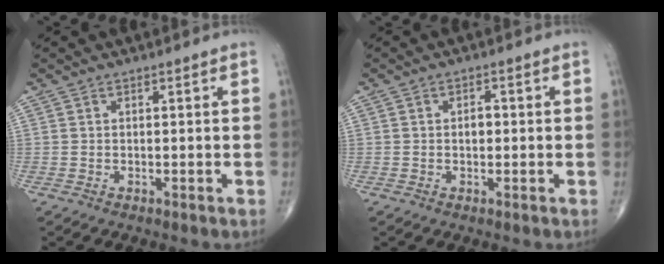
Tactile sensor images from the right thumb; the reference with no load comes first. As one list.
[{"total": 1.9, "force": [-0.1, 1.2, 1.5], "torque": [-0.018, 0.003, -0.003]}]